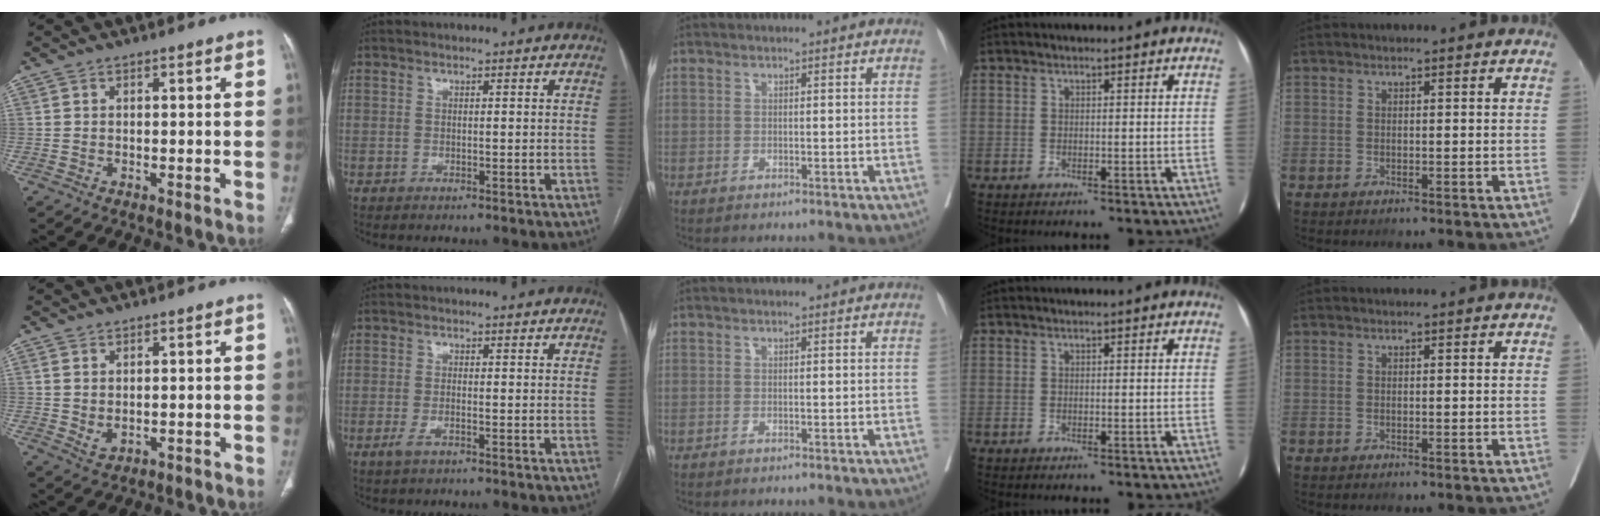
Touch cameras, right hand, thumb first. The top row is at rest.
{"thumb": {"total": 2.2, "force": [0.3, 1.6, 1.6], "torque": [-0.027, -0.008, 0.014]}, "index": {"total": 1.8, "force": [-1.0, 0.4, 1.4], "torque": [-0.031, -0.002, -0.020]}}